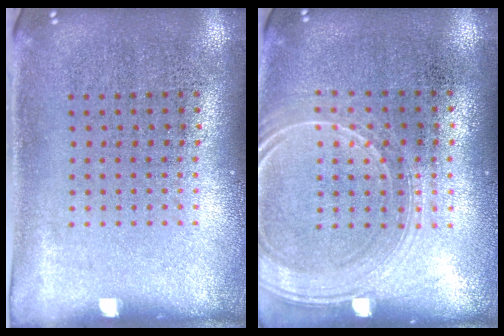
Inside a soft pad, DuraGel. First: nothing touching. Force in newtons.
{"total": 1.8, "press": 1.7, "slide": 0.6}